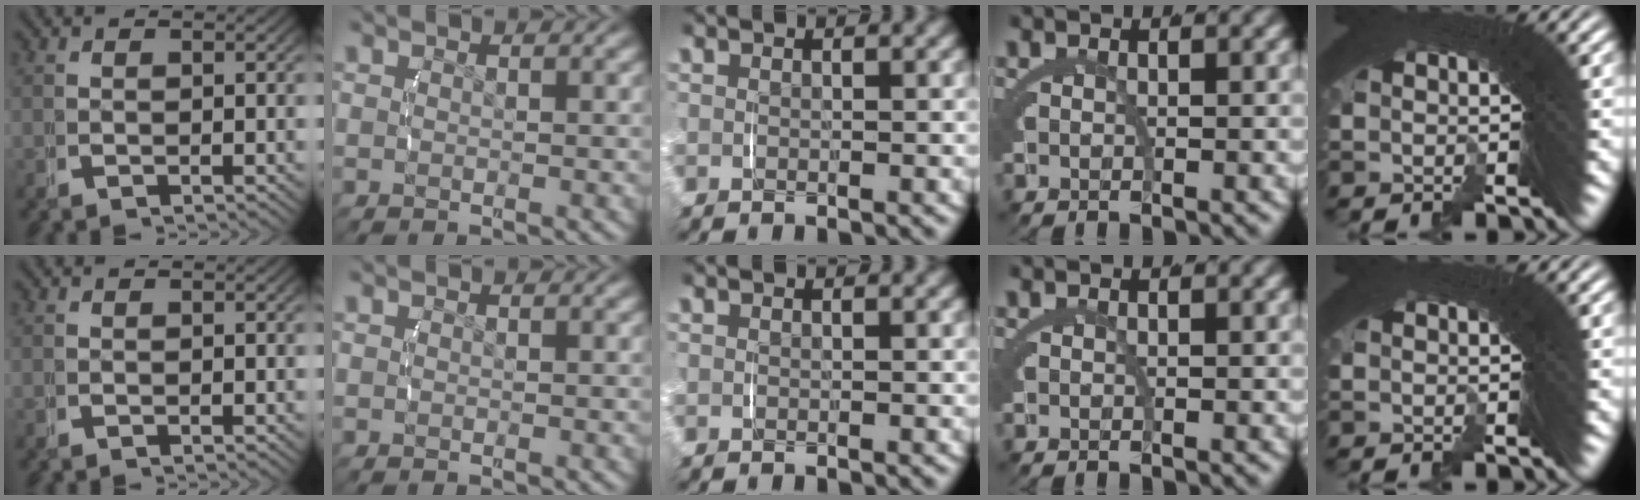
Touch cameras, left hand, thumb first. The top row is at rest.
{}